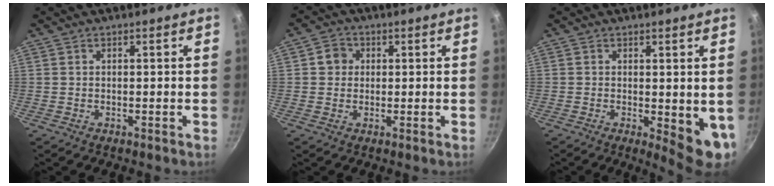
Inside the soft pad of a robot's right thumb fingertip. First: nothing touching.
{"total": 3.7, "force": [0.6, 3.5, 1.2], "torque": [0.005, 0.004, 0.002]}
{"total": 7.3, "force": [-0.3, 2.7, 6.7], "torque": [-0.077, -0.015, 0.001]}